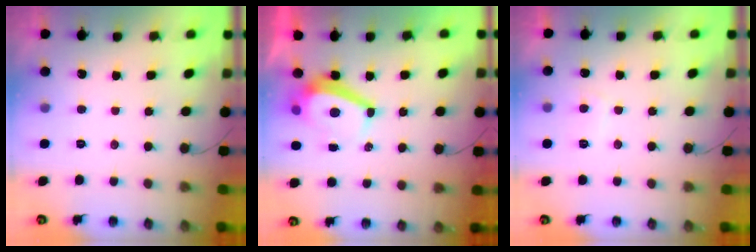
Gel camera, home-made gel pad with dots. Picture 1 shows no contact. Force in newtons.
{"total": 5.1, "press": 5.1, "slide": 0.3}
{"total": 2.9, "press": 2.8, "slide": 0.6}